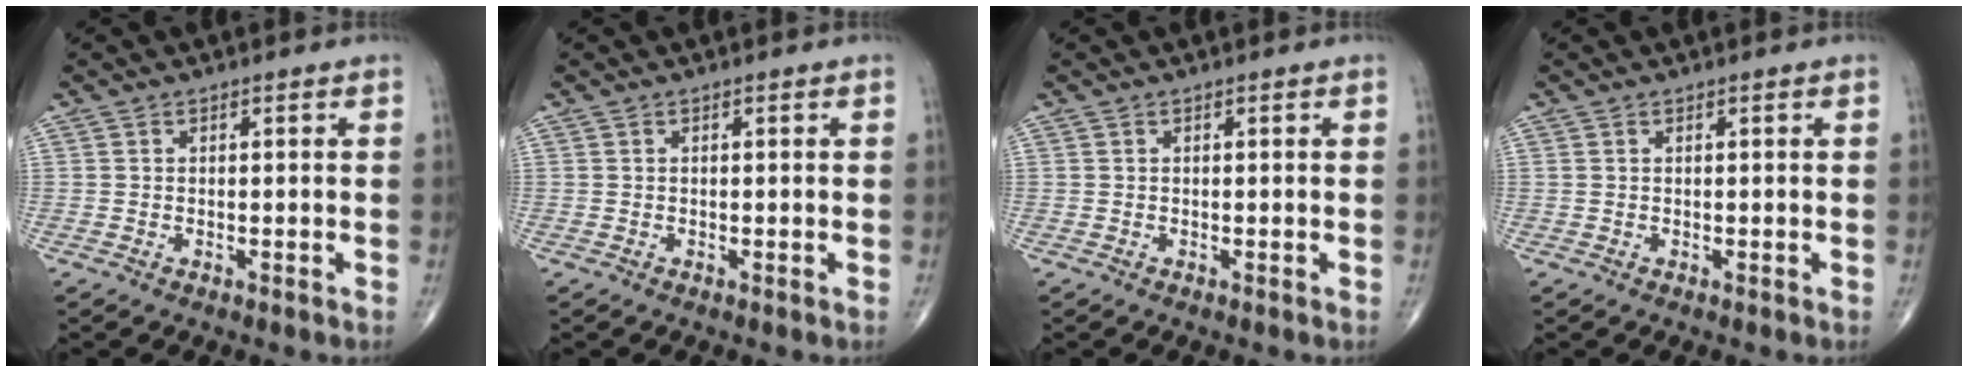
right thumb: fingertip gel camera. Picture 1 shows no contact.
{"total": 0.0}
{"total": 0.0}
{"total": 0.0}